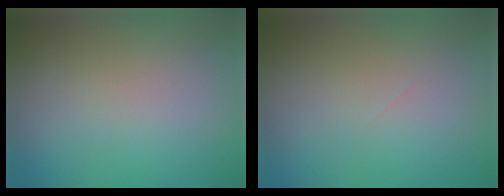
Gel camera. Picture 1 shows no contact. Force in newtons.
{"total": 0.0}